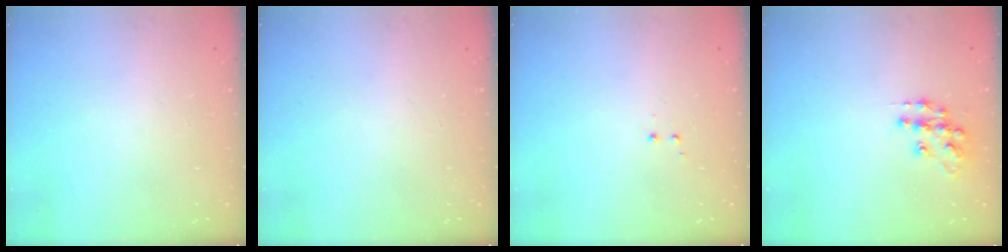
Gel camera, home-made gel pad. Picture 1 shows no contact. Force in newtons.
{"total": 0.0}
{"total": 1.2, "press": 1.1, "slide": 0.6}
{"total": 11.1, "press": 11.0, "slide": 0.7}